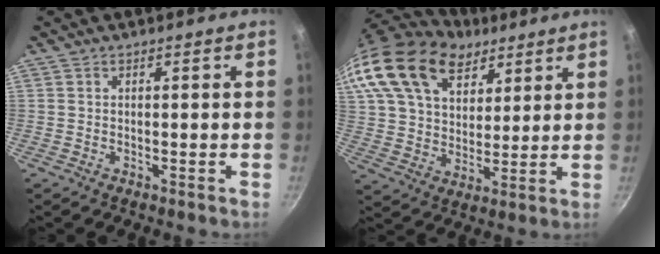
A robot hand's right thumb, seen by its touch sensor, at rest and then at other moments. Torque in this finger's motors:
{"motor_torque": [0.53, 2.81, 1.20, 0.59, 0.50]}